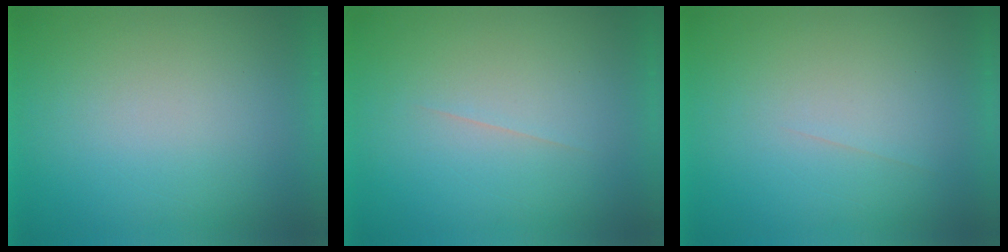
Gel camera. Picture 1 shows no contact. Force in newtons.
{"total": 1.2}
{"total": 1.5}